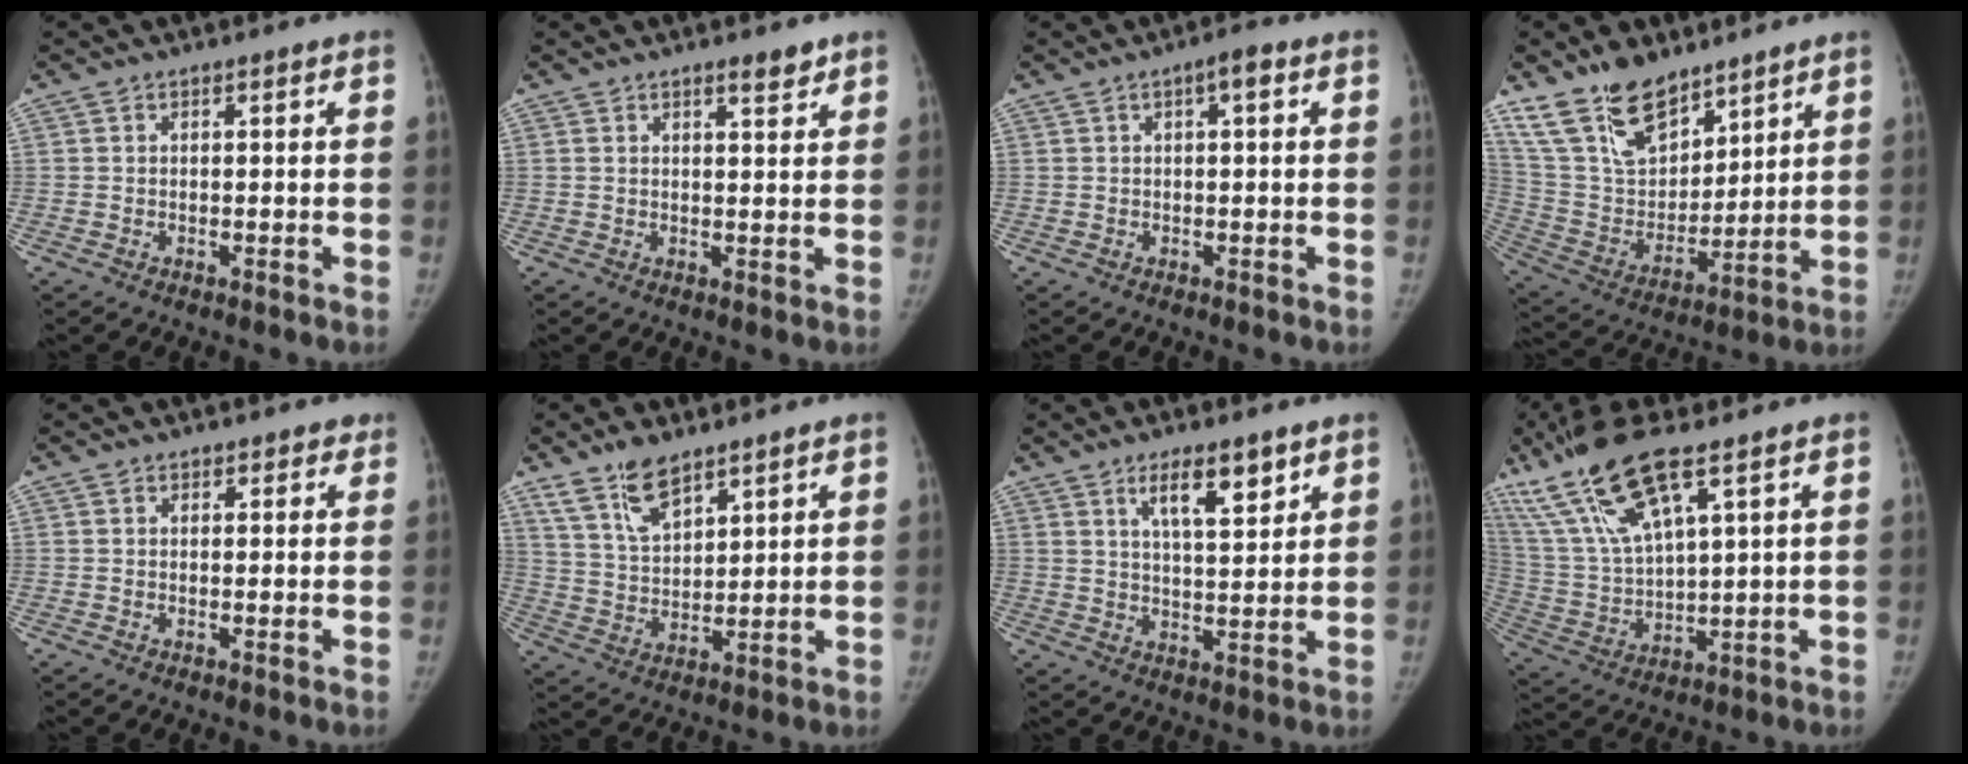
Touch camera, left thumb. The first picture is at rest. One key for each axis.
{"total": 2.7, "fx": 2.0, "fy": 0.7, "fz": 1.6, "tx": -0.011, "ty": -0.015, "tz": 0.029}
{"total": 2.6, "fx": 0.9, "fy": 0.8, "fz": 2.3, "tx": -0.033, "ty": 0.004, "tz": 0.006}
{"total": 17.4, "fx": 12.6, "fy": 8.7, "fz": 8.3, "tx": -0.106, "ty": -0.057, "tz": 0.247}
{"total": 1.8, "fx": 1.3, "fy": 1.3, "fz": 0.1, "tx": 0.023, "ty": -0.005, "tz": 0.009}
{"total": 9.0, "fx": 6.5, "fy": 3.9, "fz": 4.9, "tx": -0.071, "ty": -0.035, "tz": 0.131}
{"total": 8.1, "fx": 4.9, "fy": 2.4, "fz": 6.0, "tx": -0.082, "ty": -0.033, "tz": 0.084}
{"total": 17.1, "fx": 10.1, "fy": 4.5, "fz": 13.0, "tx": -0.276, "ty": -0.027, "tz": 0.209}